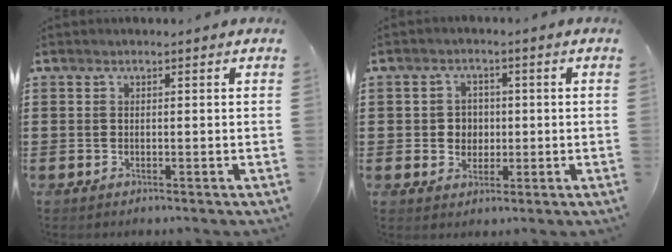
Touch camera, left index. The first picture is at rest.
{"total": 3.3, "force": [-0.1, 3.1, 1.1], "torque": [-0.027, 0.004, -0.009]}